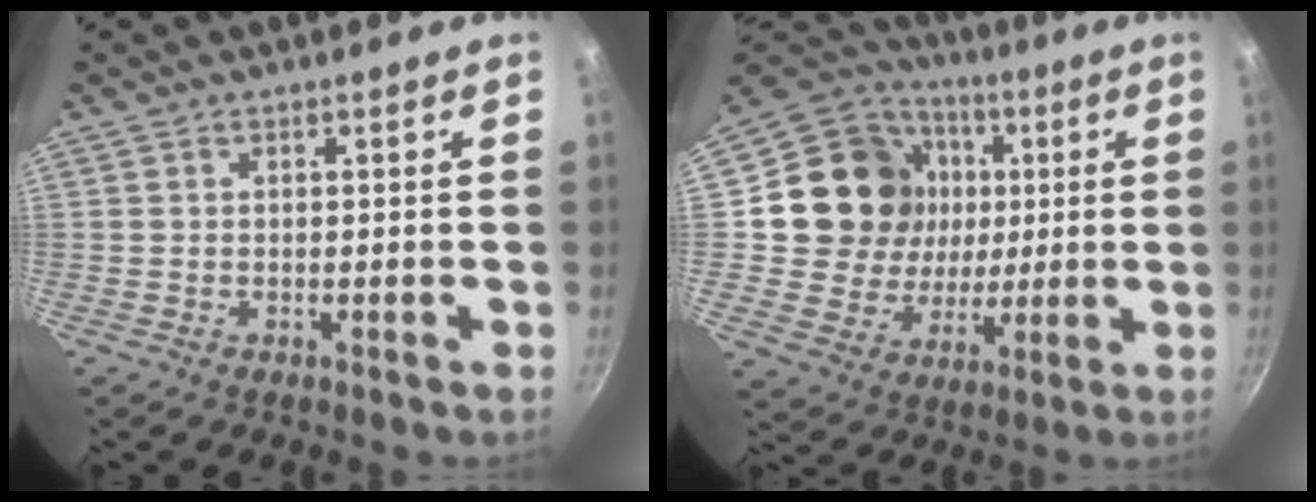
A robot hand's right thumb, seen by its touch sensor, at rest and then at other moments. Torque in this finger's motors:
{"motor_torque": [0.97, 2.73, 0.59, -0.90, 0.28]}